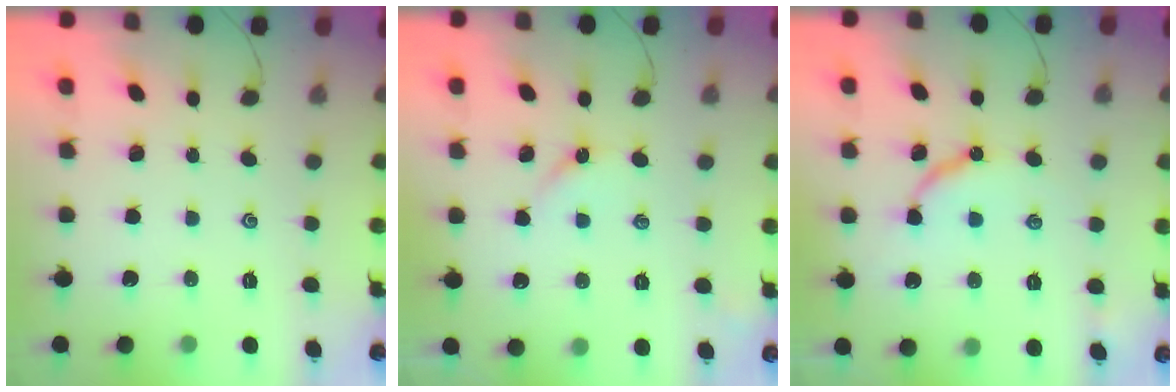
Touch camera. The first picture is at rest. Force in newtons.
{"total": 3.1, "press": 3.1, "slide": 0.5}
{"total": 8.3, "press": 8.3, "slide": 0.3}